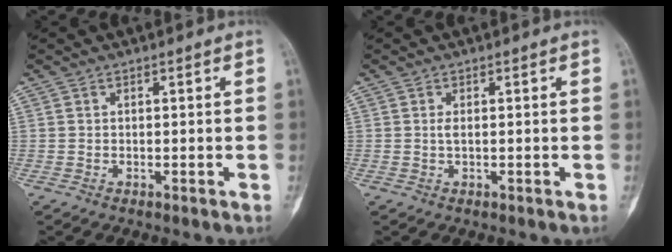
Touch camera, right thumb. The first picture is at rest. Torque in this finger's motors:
{"motor_torque": [0.36, 0.14, 0.25, -0.27, 0.13]}